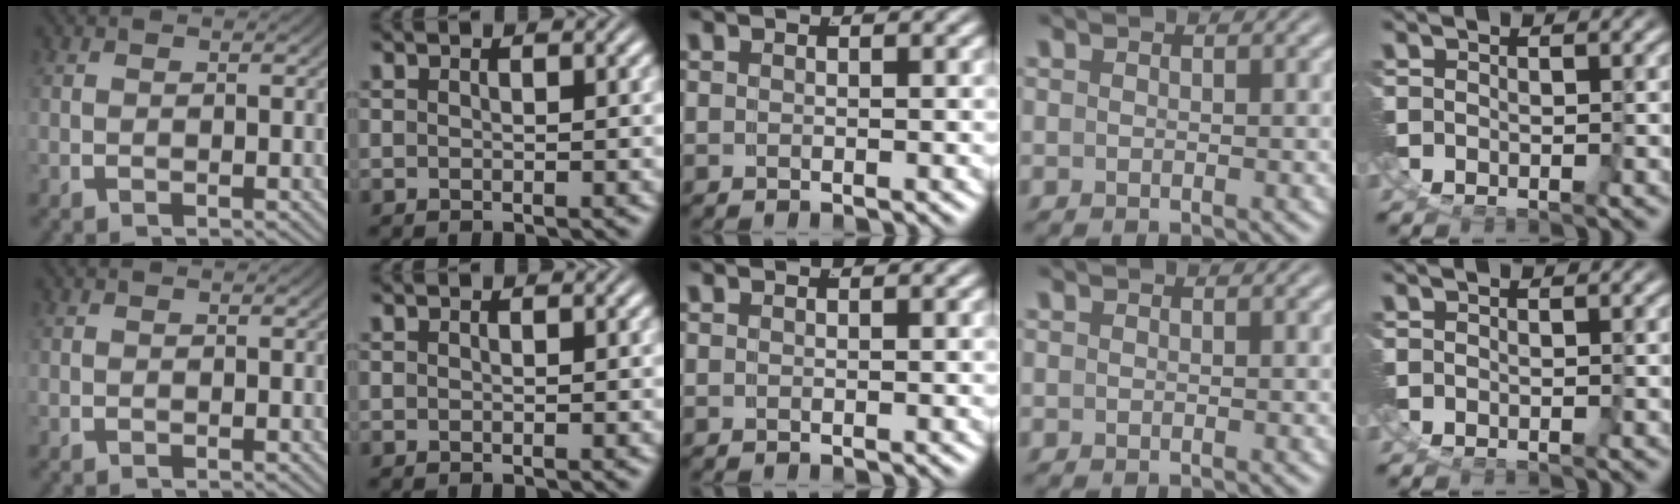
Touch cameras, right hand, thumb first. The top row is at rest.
{}